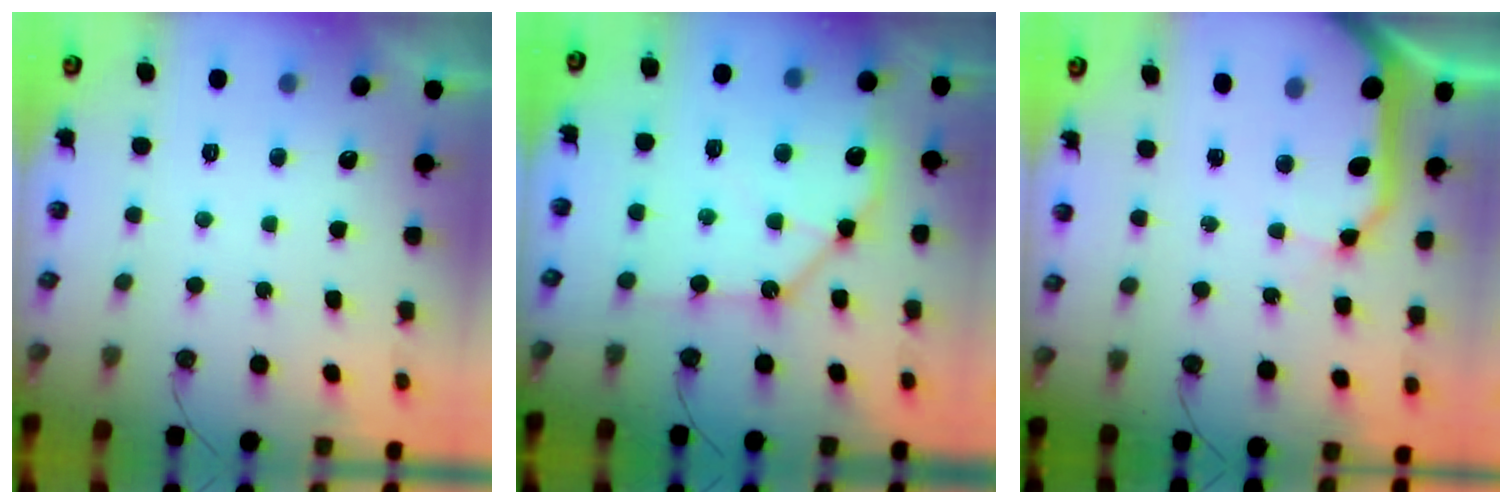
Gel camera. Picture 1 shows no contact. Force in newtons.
{"total": 12.0, "press": 11.9, "slide": 1.4}
{"total": 14.1, "press": 14.0, "slide": 1.8}